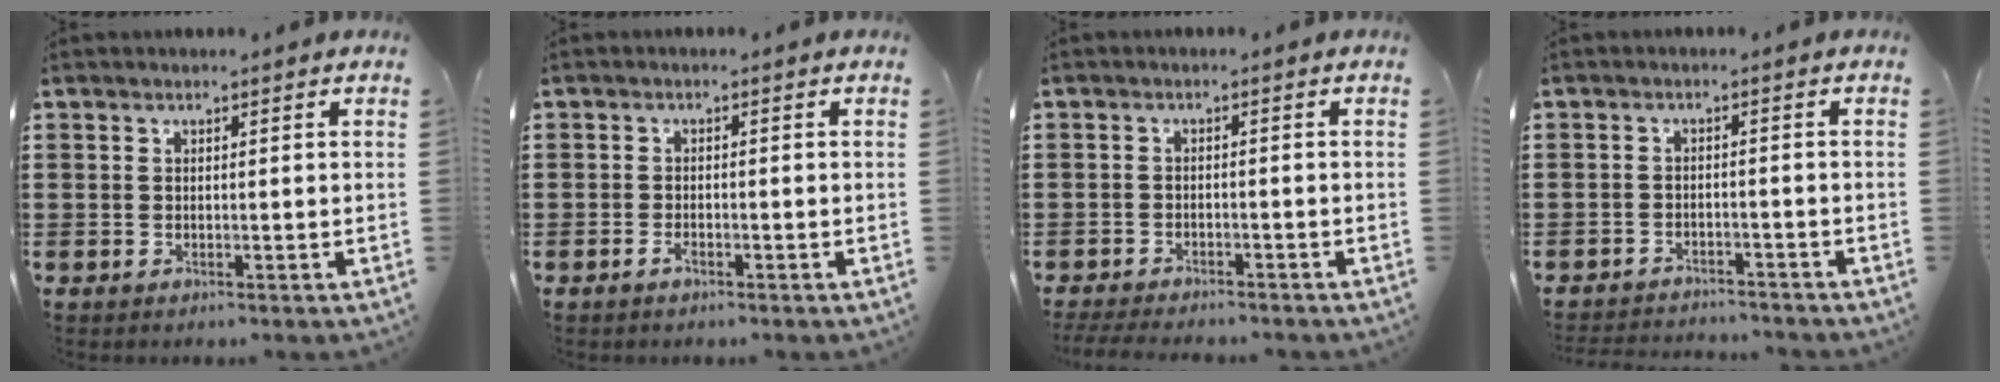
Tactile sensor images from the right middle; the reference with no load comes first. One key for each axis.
{"total": 1.5, "fx": -1.0, "fy": 0.5, "fz": 1.1, "tx": -0.030, "ty": -0.004, "tz": -0.021}
{"total": 2.4, "fx": -2.4, "fy": 0.3, "fz": 0.3, "tx": -0.016, "ty": -0.002, "tz": -0.052}
{"total": 2.5, "fx": -2.5, "fy": 0.2, "fz": -0.1, "tx": -0.004, "ty": 0.000, "tz": -0.054}